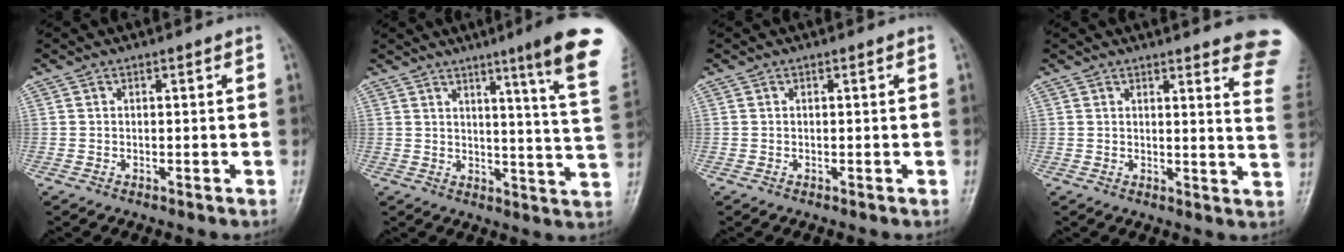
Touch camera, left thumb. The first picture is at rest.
{"total": 15.7, "force": [9.3, -0.2, 12.6], "torque": [-0.153, -0.058, 0.104]}
{"total": 0.0}
{"total": 13.4, "force": [11.5, 1.8, 6.7], "torque": [-0.044, -0.080, 0.106]}